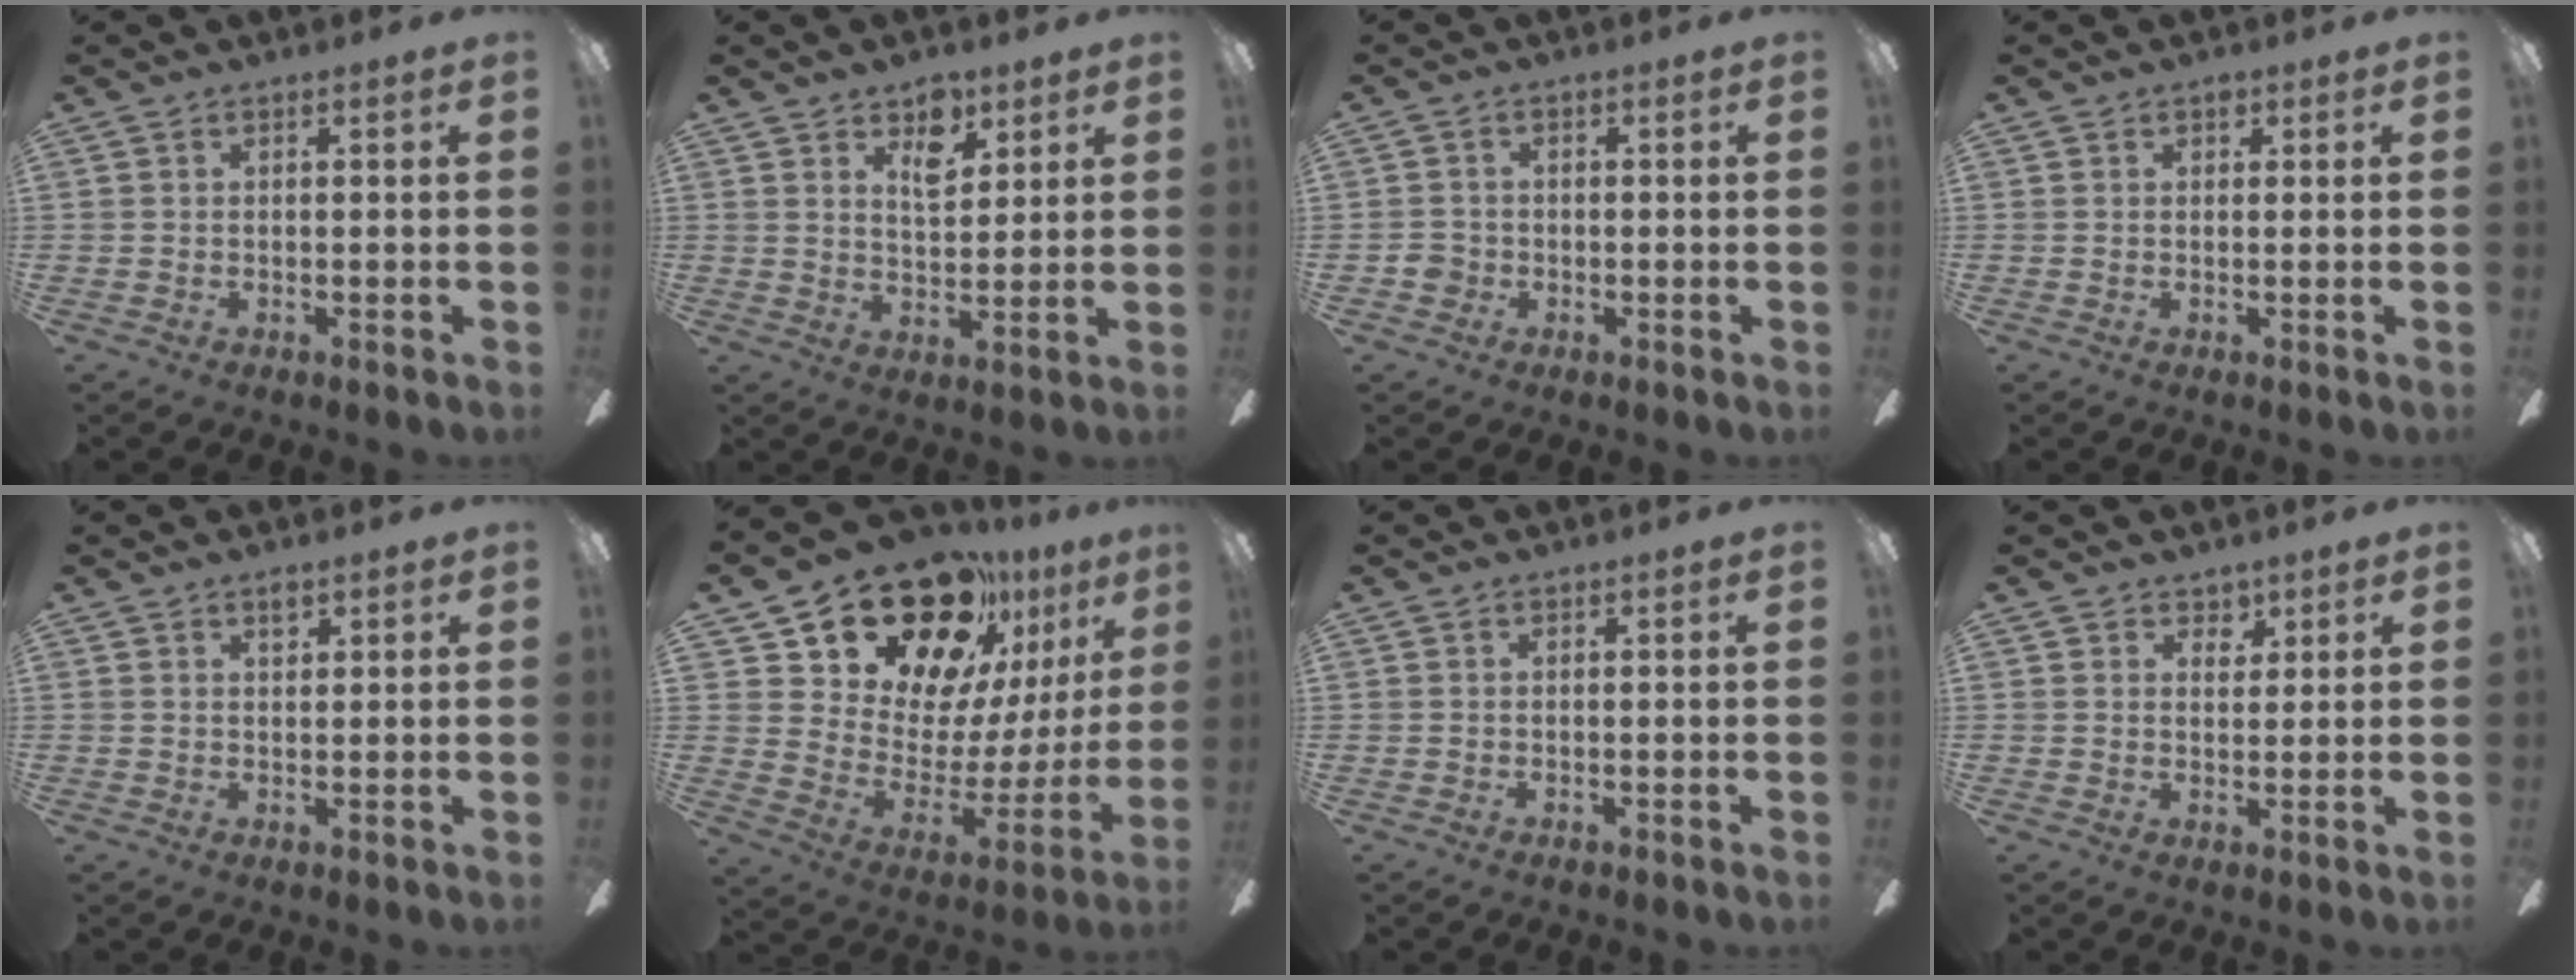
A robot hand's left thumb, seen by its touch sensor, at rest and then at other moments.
{"total": 7.4, "force": [4.8, 4.0, 4.0], "torque": [-0.044, -0.020, 0.082]}
{"total": 2.9, "force": [-1.2, 2.5, 0.7], "torque": [-0.001, 0.003, -0.023]}
{"total": 1.2, "force": [0.8, 0.8, 0.4], "torque": [-0.002, -0.004, 0.014]}
{"total": 2.0, "force": [1.6, 0.9, 0.9], "torque": [-0.004, -0.008, 0.026]}
{"total": 22.1, "force": [17.9, 10.1, 8.2], "torque": [-0.131, -0.135, 0.328]}
{"total": 0.0}
{"total": 3.4, "force": [2.6, 2.2, 0.5], "torque": [0.004, -0.011, 0.045]}